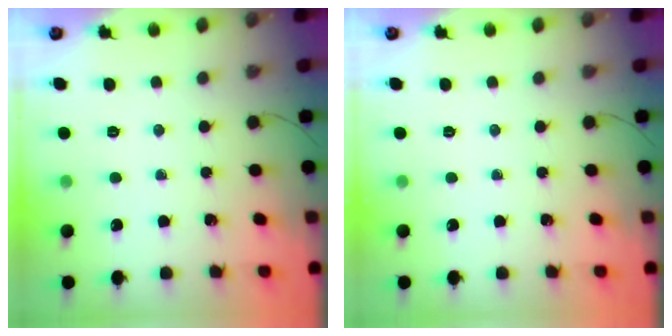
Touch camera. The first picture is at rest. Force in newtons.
{"total": 0.0}